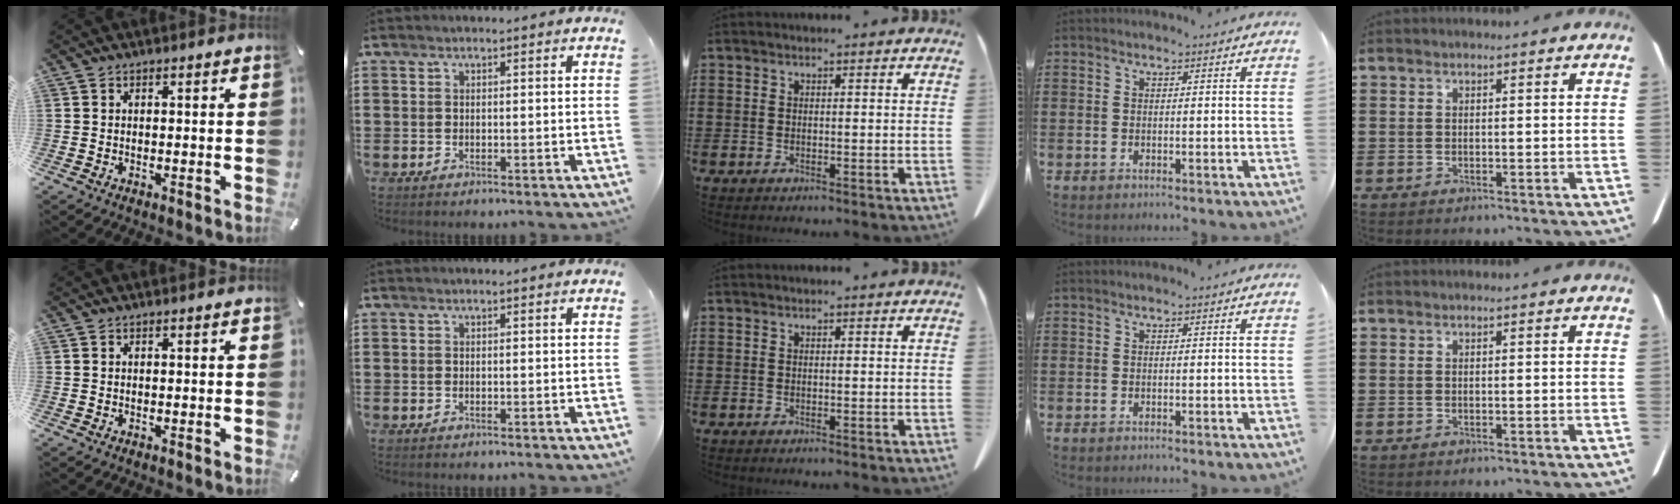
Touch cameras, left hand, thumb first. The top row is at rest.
{}